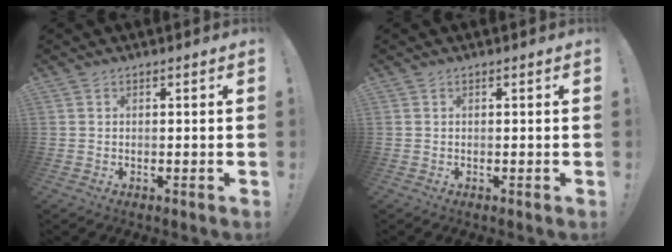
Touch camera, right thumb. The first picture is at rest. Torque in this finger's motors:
{"motor_torque": [-0.02, -0.02, 0.05, 0.02, 0.01]}